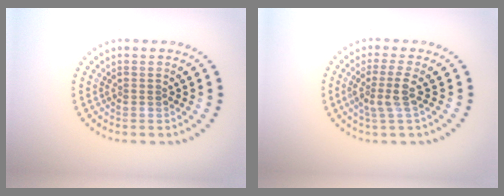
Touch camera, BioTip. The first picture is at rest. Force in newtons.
{"total": 2.6, "press": 2.1, "slide": 1.5}